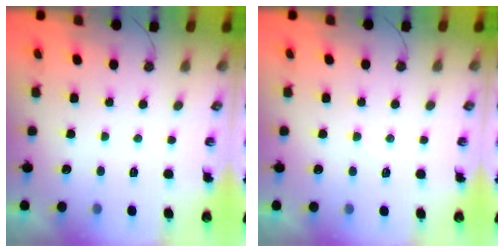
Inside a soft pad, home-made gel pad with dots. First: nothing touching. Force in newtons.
{"total": 4.1, "press": 4.1, "slide": 0.4}